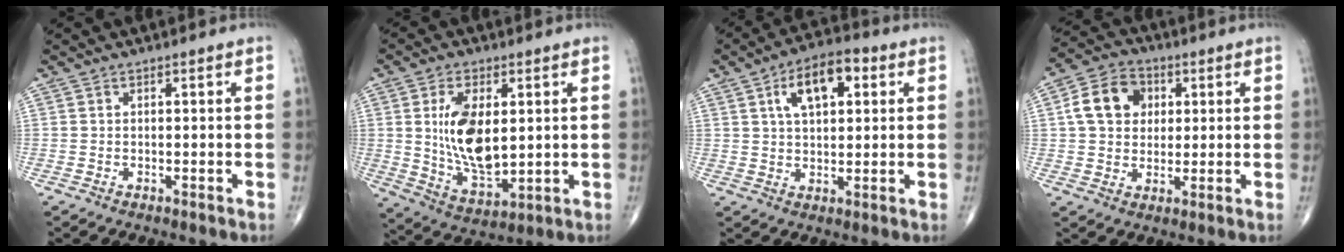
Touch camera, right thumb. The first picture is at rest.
{"total": 14.0, "force": [2.1, 7.2, 11.8], "torque": [-0.205, -0.020, 0.049]}
{"total": 10.8, "force": [3.7, 5.5, 8.6], "torque": [-0.126, 0.010, 0.054]}
{"total": 10.3, "force": [2.2, 8.1, 6.0], "torque": [-0.085, 0.007, 0.030]}